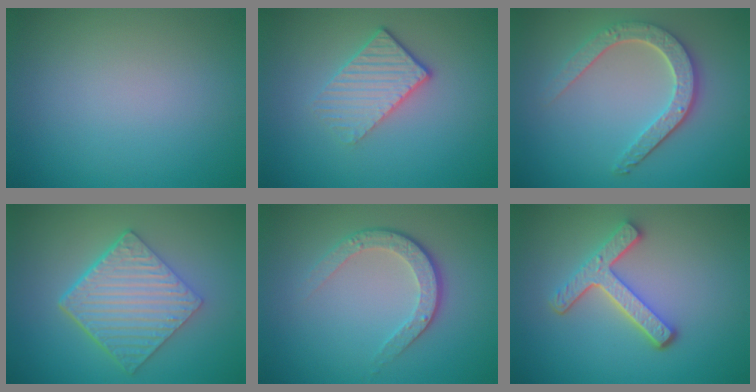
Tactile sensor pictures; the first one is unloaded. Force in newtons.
{"total": 3.1, "press": 2.7, "slide": 1.7}
{"total": 4.2, "press": 3.5, "slide": 2.3}
{"total": 6.6, "press": 4.7, "slide": 4.7}
{"total": 3.5, "press": 2.5, "slide": 2.4}
{"total": 4.5, "press": 3.4, "slide": 2.9}